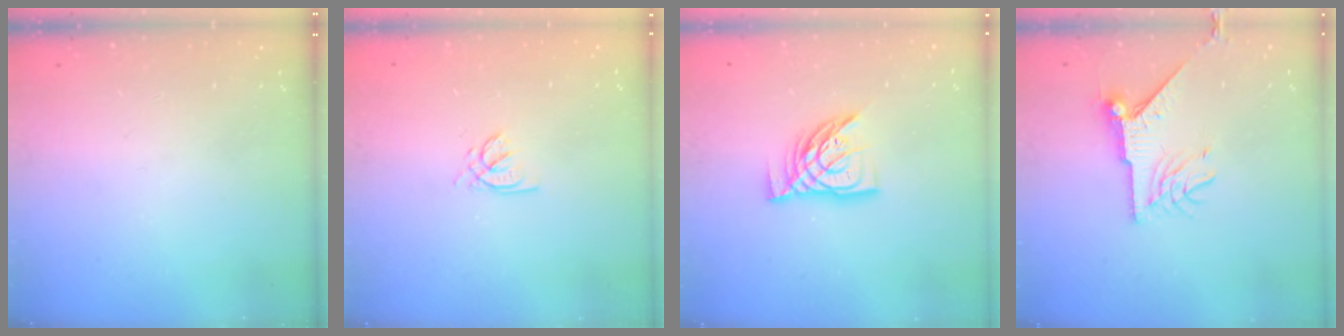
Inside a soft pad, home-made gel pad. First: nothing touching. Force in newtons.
{"total": 1.5, "press": 1.5, "slide": 0.2}
{"total": 11.0, "press": 11.0, "slide": 1.0}
{"total": 8.8, "press": 8.8, "slide": 0.1}